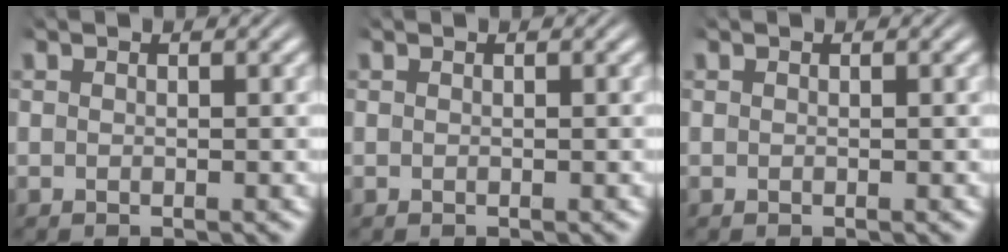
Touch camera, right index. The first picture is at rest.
{"total": 0.0}
{"total": 0.0}